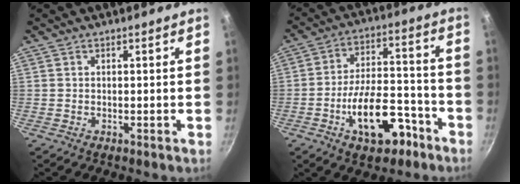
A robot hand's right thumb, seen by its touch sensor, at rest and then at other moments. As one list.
[{"total": 15.1, "force": [-7.2, 7.5, 10.9], "torque": [-0.150, 0.064, -0.104]}]